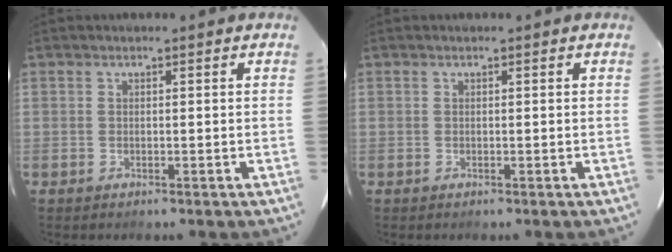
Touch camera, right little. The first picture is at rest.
{"total": 0.0}